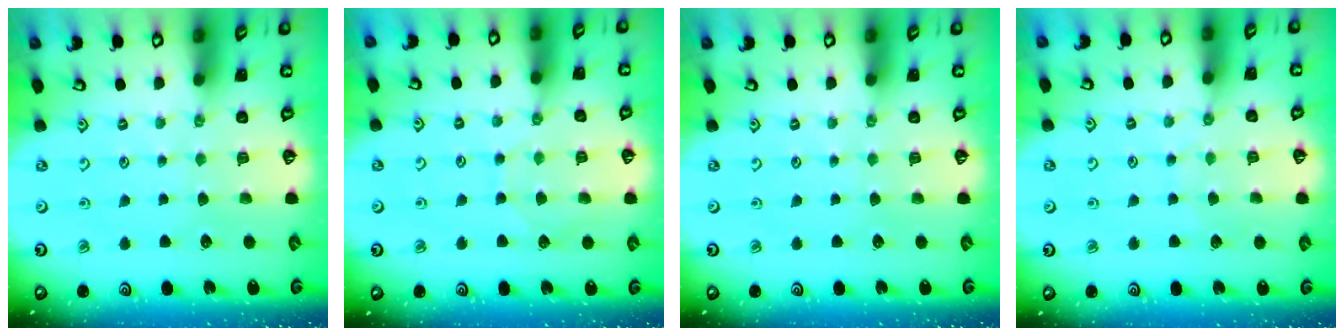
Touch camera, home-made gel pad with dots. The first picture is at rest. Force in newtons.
{"total": 6.2, "press": 6.2, "slide": 0.6}
{"total": 0.0}
{"total": 3.9, "press": 3.9, "slide": 0.4}